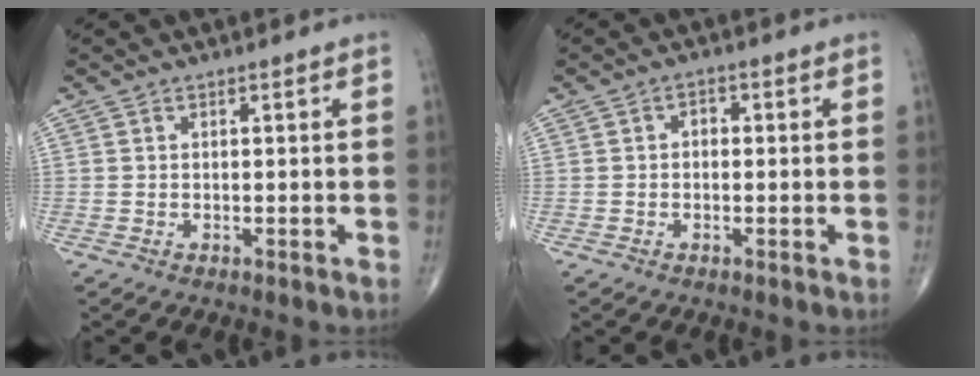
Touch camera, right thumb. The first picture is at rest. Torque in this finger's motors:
{"motor_torque": [-0.24, 0.14, 0.24, 0.05, -0.01]}